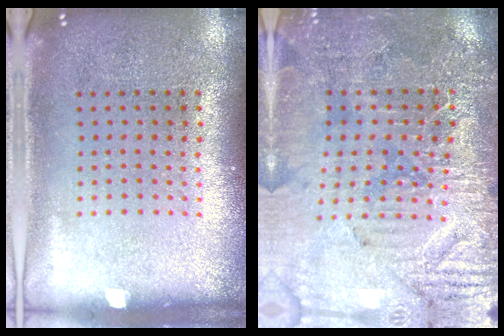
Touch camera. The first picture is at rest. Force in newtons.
{"total": 3.3, "press": 3.3, "slide": 0.4}